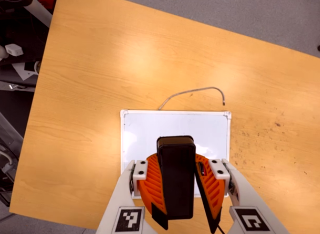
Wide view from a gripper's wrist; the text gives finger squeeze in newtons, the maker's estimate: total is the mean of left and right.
{"total": 11.0, "left": 10.6, "right": 11.3}